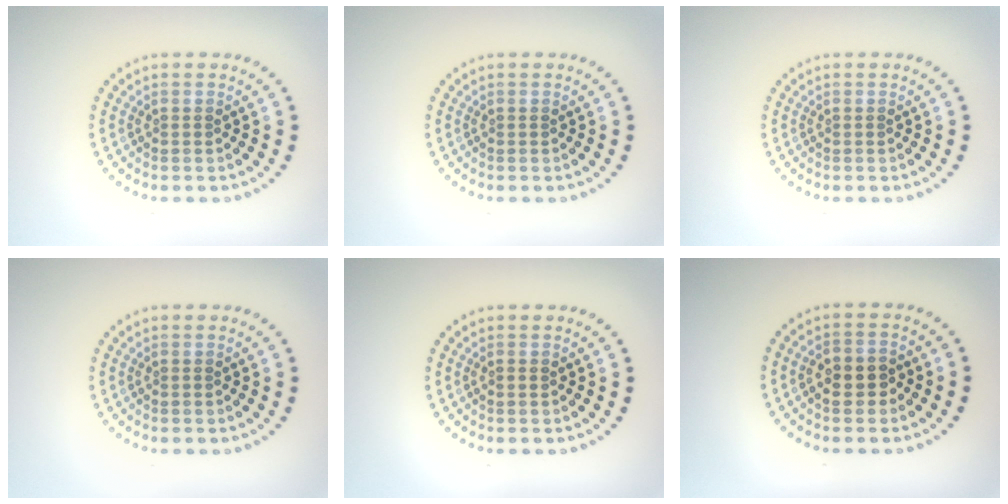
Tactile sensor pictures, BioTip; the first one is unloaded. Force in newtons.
{"total": 0.0}
{"total": 0.0}
{"total": 0.0}
{"total": 0.7, "press": 0.7, "slide": 0.1}
{"total": 2.6, "press": 2.6, "slide": 0.6}